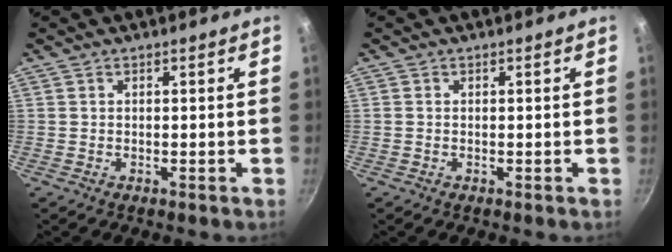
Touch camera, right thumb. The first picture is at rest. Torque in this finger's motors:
{"motor_torque": [0.45, 0.20, -0.31, -0.03, 0.03]}